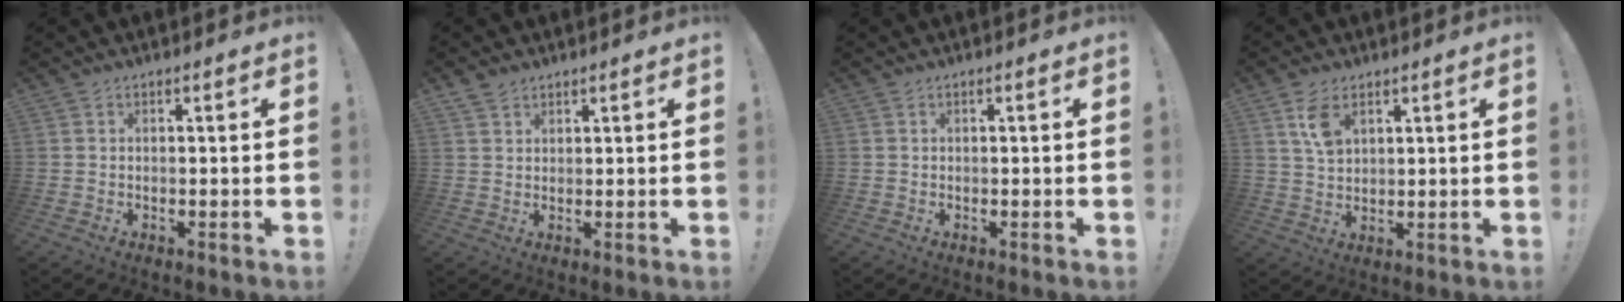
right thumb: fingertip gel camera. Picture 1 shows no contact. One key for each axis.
{"total": 2.9, "fx": 2.3, "fy": 1.6, "fz": 0.7, "tx": -0.004, "ty": -0.014, "tz": 0.043}
{"total": 0.0}
{"total": 6.8, "fx": 3.3, "fy": 3.8, "fz": 4.6, "tx": -0.072, "ty": -0.012, "tz": 0.061}